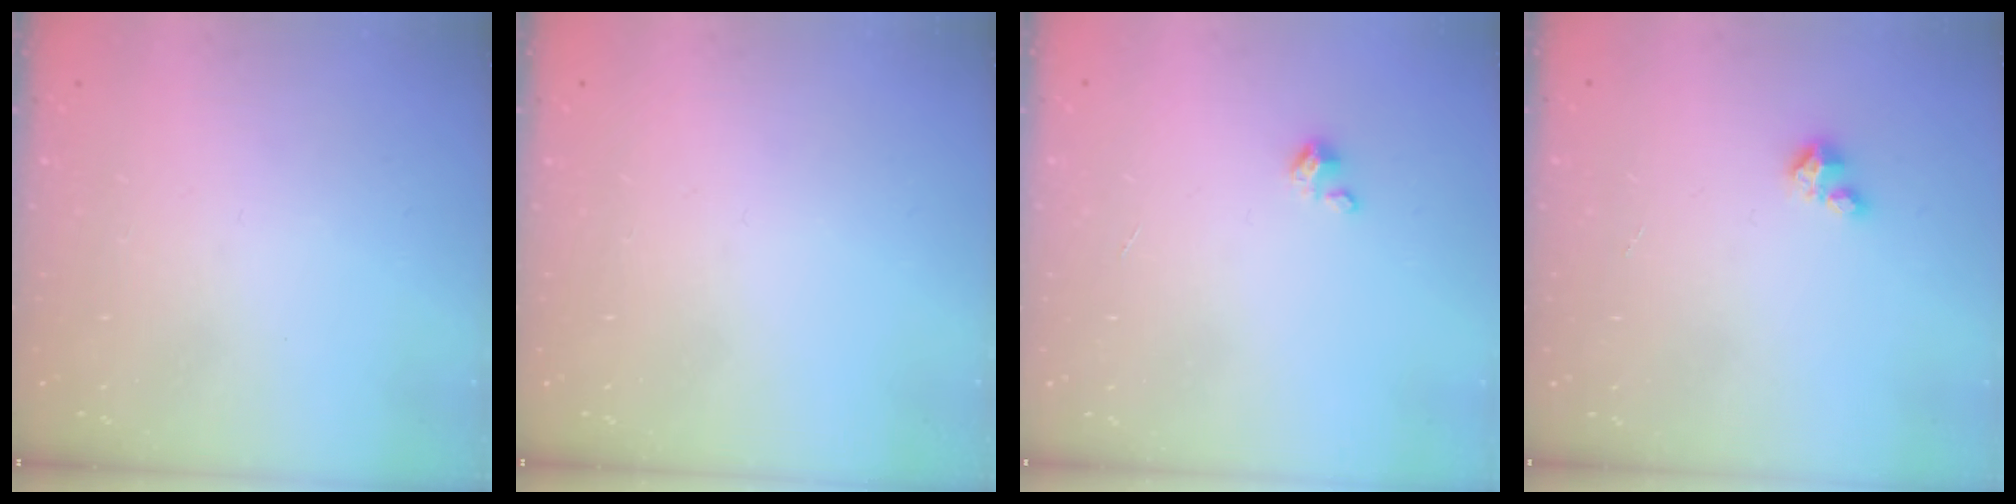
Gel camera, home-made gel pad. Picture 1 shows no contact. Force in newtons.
{"total": 0.0}
{"total": 2.0, "press": 1.9, "slide": 0.3}
{"total": 1.5, "press": 1.5, "slide": 0.2}